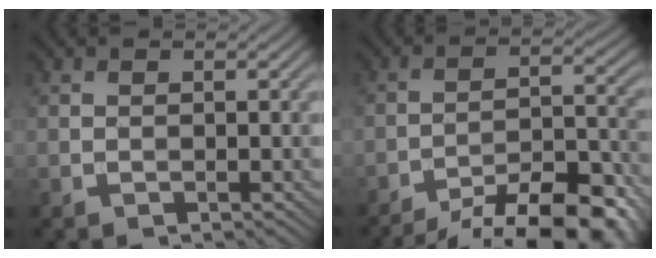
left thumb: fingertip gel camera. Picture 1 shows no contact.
{"total": 12.6, "force": [-10.1, 3.1, 6.8], "torque": [-0.110, -0.005, -0.145]}